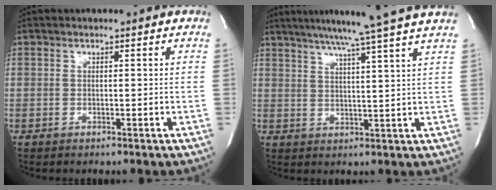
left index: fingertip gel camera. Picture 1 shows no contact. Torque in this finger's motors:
{"motor_torque": [-0.10, -0.07, 0.26, 0.09]}